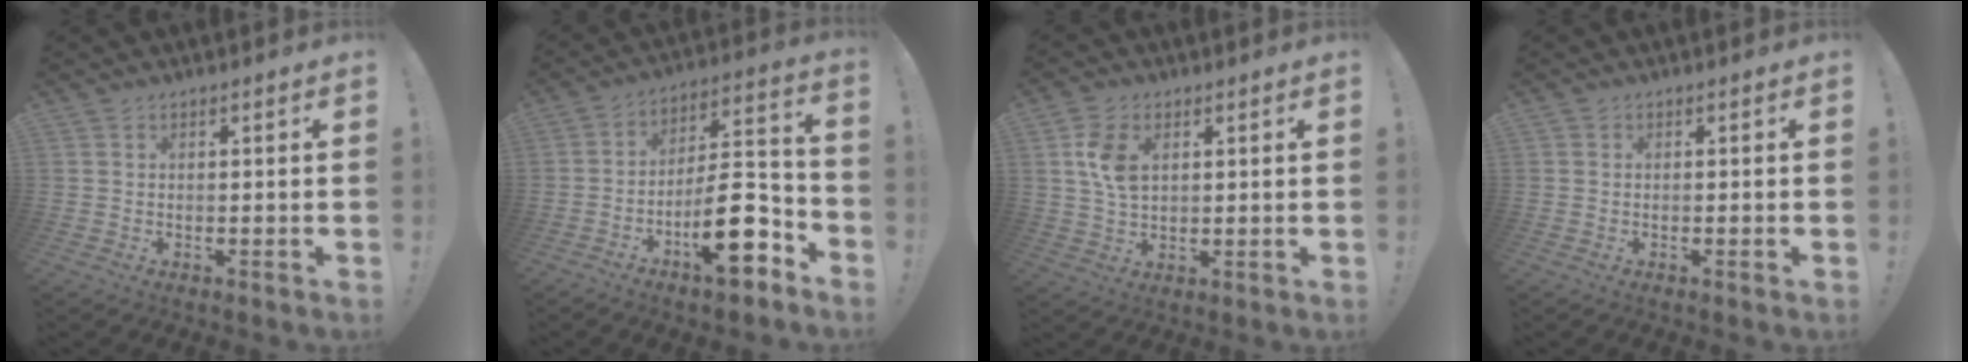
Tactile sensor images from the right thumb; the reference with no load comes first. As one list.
[{"total": 17.2, "force": [-7.3, 6.5, 14.1], "torque": [-0.210, 0.052, -0.110]}, {"total": 8.2, "force": [2.4, 5.4, 5.7], "torque": [-0.098, -0.006, 0.043]}, {"total": 0.0}]